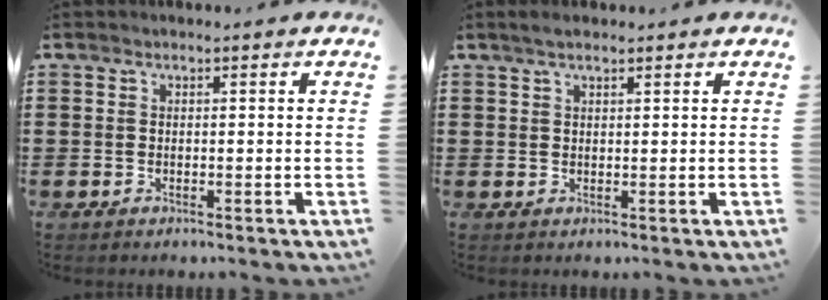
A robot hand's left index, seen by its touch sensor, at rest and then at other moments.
{"total": 1.7, "force": [1.2, 0.5, 1.1], "torque": [-0.022, 0.004, 0.022]}